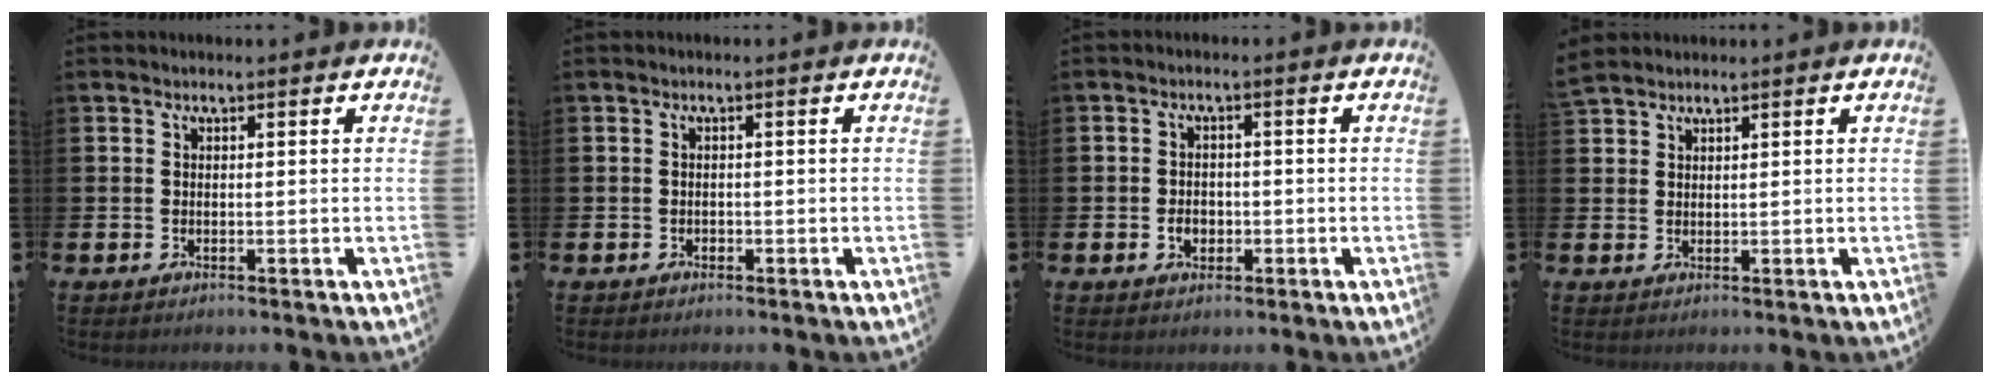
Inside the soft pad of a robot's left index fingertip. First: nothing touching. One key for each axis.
{"total": 0.6, "fx": -0.3, "fy": 0.5, "fz": 0.0, "tx": -0.001, "ty": 0.005, "tz": -0.008}
{"total": 2.4, "fx": -0.6, "fy": 1.9, "fz": 1.2, "tx": -0.011, "ty": -0.003, "tz": -0.019}
{"total": 2.2, "fx": 2.0, "fy": 0.7, "fz": 0.2, "tx": 0.003, "ty": -0.004, "tz": 0.037}